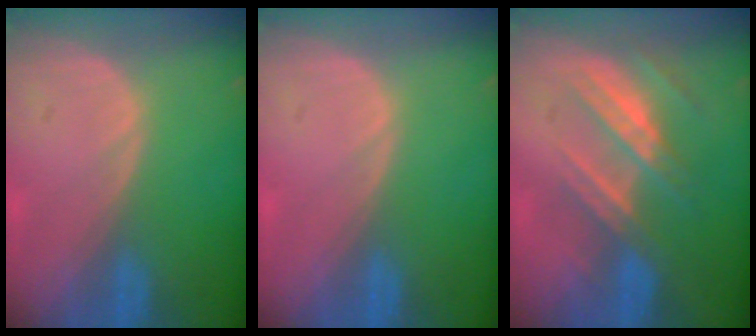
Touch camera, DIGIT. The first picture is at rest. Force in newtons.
{"total": 0.0}
{"total": 7.4, "press": 6.9, "slide": 2.7}